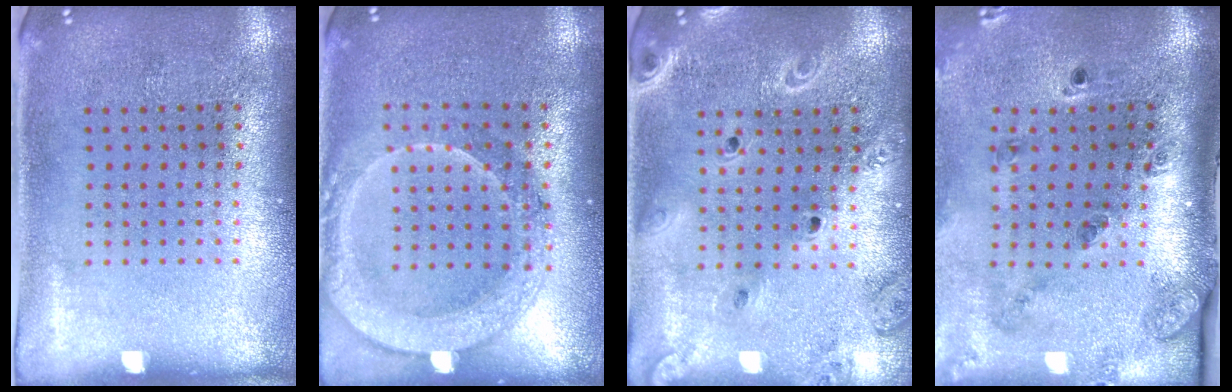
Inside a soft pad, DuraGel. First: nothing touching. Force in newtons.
{"total": 2.1, "press": 1.9, "slide": 0.8}
{"total": 2.1, "press": 1.9, "slide": 0.8}
{"total": 1.8, "press": 1.5, "slide": 1.0}